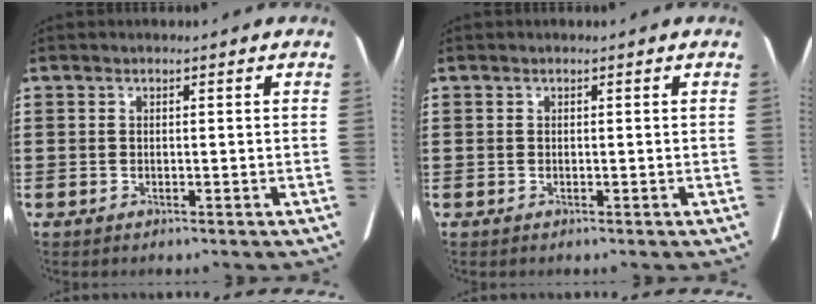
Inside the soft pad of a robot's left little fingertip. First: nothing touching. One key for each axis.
{"total": 0.0}